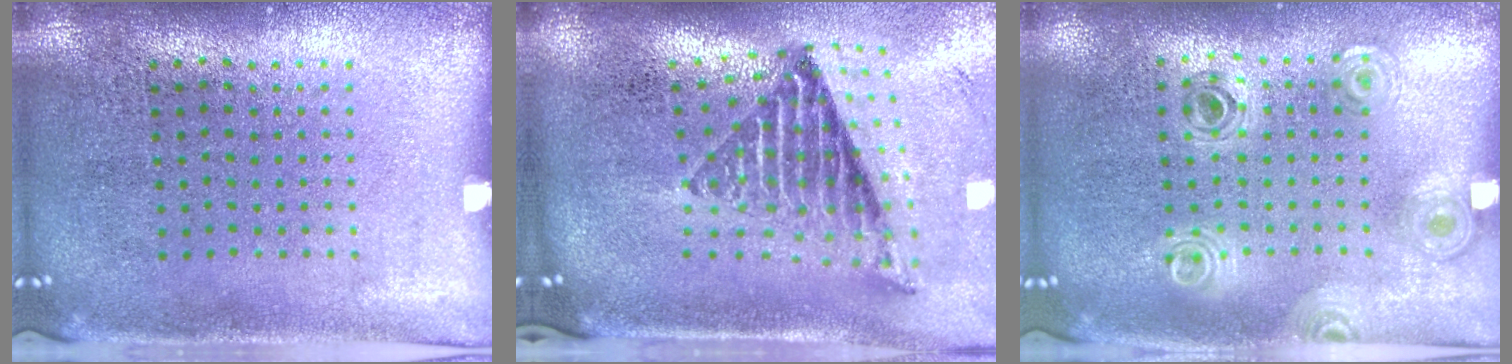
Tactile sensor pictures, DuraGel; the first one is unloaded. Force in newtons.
{"total": 1.9, "press": 1.4, "slide": 1.2}
{"total": 0.8, "press": 0.8, "slide": 0.1}